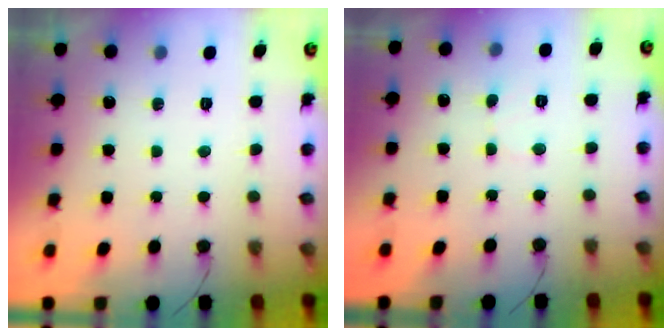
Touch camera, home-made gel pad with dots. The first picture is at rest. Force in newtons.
{"total": 2.2, "press": 2.2, "slide": 0.2}